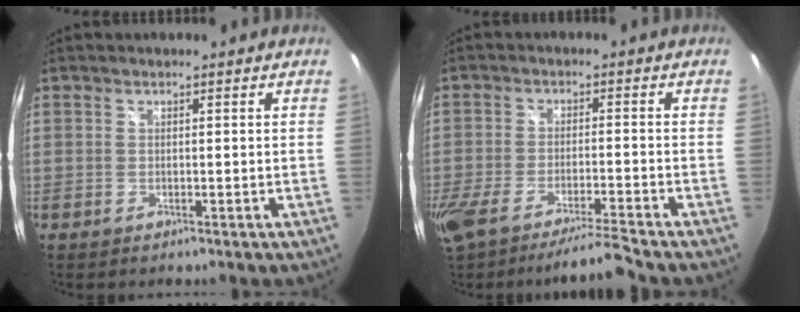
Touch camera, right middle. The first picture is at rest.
{"total": 9.8, "force": [-8.6, -0.6, 4.7], "torque": [-0.112, -0.023, -0.151]}